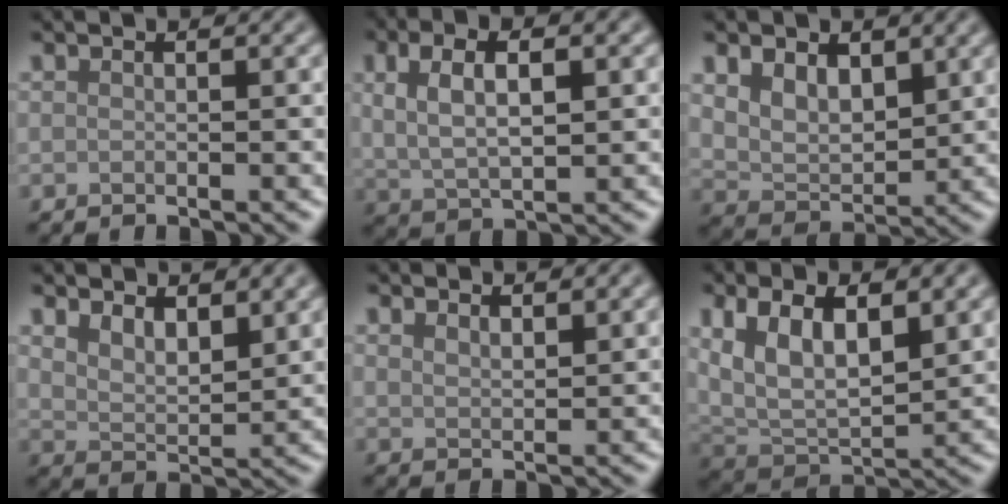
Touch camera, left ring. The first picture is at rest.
{"total": 5.4, "force": [1.3, 2.3, 4.6], "torque": [-0.088, 0.003, 0.026]}
{"total": 4.1, "force": [1.7, 2.7, 2.5], "torque": [-0.058, -0.012, 0.032]}
{"total": 4.6, "force": [3.2, 2.0, 2.5], "torque": [-0.052, -0.004, 0.056]}
{"total": 2.0, "force": [1.8, 0.6, 0.8], "torque": [-0.015, -0.001, 0.034]}
{"total": 7.9, "force": [2.8, 4.1, 6.2], "torque": [-0.131, -0.004, 0.049]}